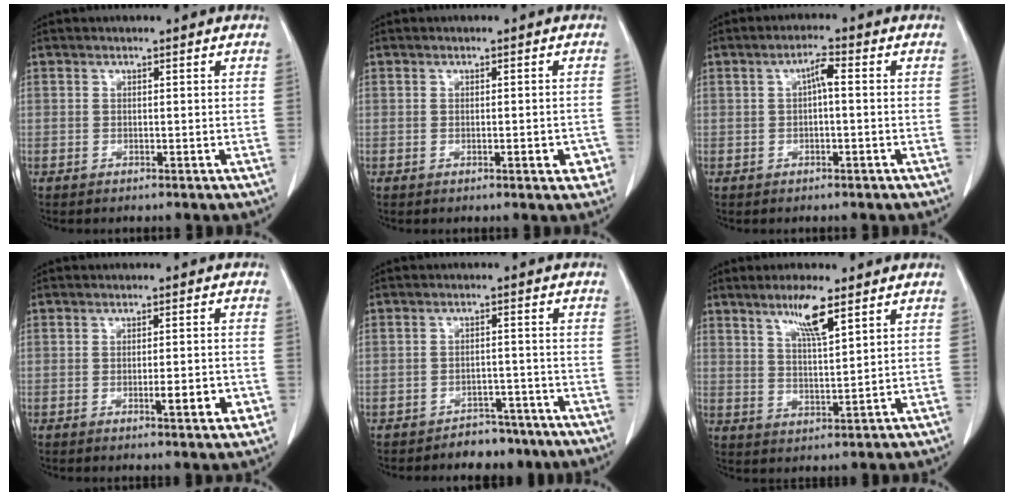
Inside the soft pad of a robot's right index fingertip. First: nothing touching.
{"total": 2.9, "force": [-1.0, 0.8, 2.6], "torque": [-0.032, -0.001, -0.010]}
{"total": 2.9, "force": [0.2, 0.5, 2.8], "torque": [-0.052, 0.007, 0.003]}
{"total": 4.8, "force": [-1.5, 0.8, 4.4], "torque": [-0.062, -0.003, -0.019]}
{"total": 5.4, "force": [-4.4, 2.9, 1.1], "torque": [-0.006, 0.012, -0.062]}
{"total": 6.6, "force": [4.1, 0.4, 5.2], "torque": [-0.098, -0.006, 0.075]}